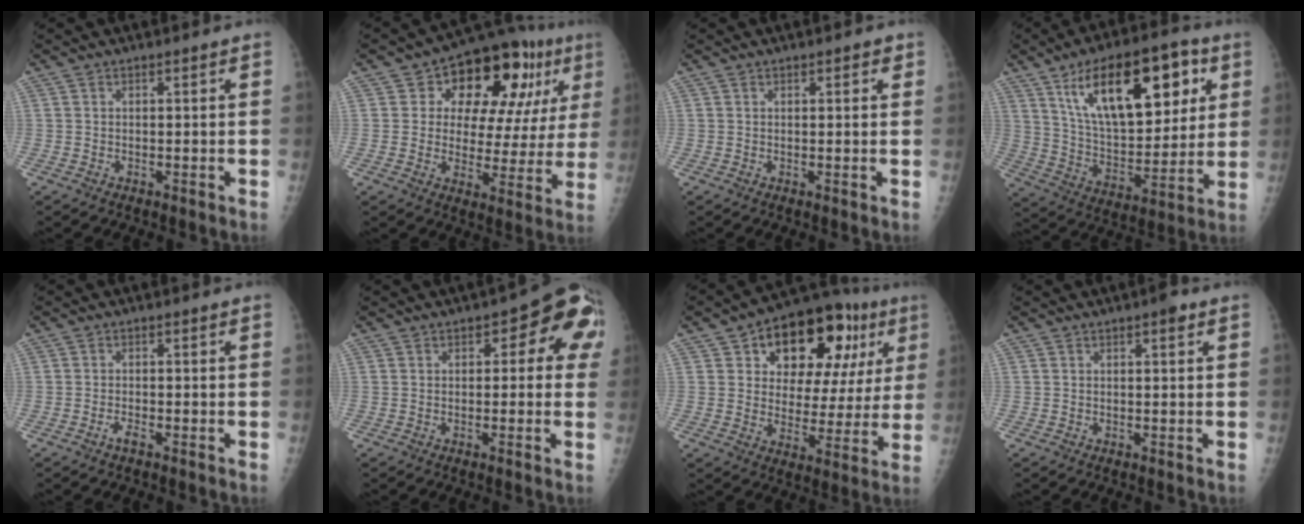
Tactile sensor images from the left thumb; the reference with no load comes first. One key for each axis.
{"total": 19.3, "fx": 8.0, "fy": 10.4, "fz": 14.1, "tx": -0.139, "ty": -0.003, "tz": 0.108}
{"total": 1.6, "fx": 0.8, "fy": 0.7, "fz": 1.2, "tx": -0.007, "ty": 0.000, "tz": 0.008}
{"total": 23.8, "fx": 10.3, "fy": 11.1, "fz": 18.4, "tx": -0.250, "ty": -0.025, "tz": 0.177}
{"total": 1.5, "fx": -1.0, "fy": 0.3, "fz": 1.0, "tx": -0.025, "ty": 0.003, "tz": -0.022}
{"total": 9.2, "fx": 1.9, "fy": 4.7, "fz": 7.6, "tx": -0.043, "ty": 0.020, "tz": 0.008}
{"total": 22.0, "fx": 9.2, "fy": 12.3, "fz": 15.7, "tx": -0.172, "ty": 0.005, "tz": 0.130}
{"total": 1.8, "fx": 0.9, "fy": 0.6, "fz": 1.5, "tx": -0.018, "ty": 0.001, "tz": 0.009}